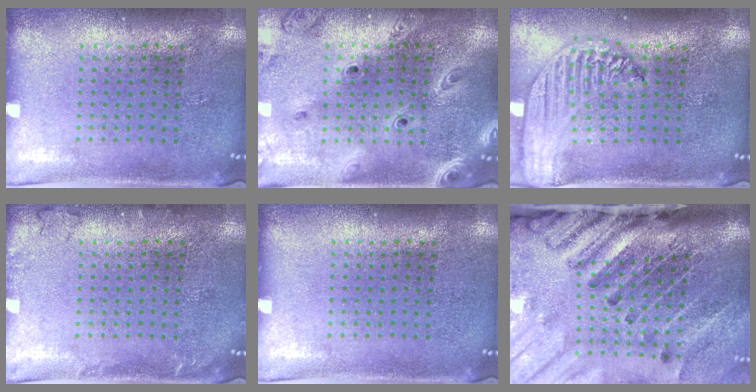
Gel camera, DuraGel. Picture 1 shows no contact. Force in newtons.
{"total": 2.7, "press": 2.3, "slide": 1.3}
{"total": 2.8, "press": 2.2, "slide": 1.6}
{"total": 1.1, "press": 1.0, "slide": 0.3}
{"total": 0.0}
{"total": 4.3, "press": 3.2, "slide": 2.8}